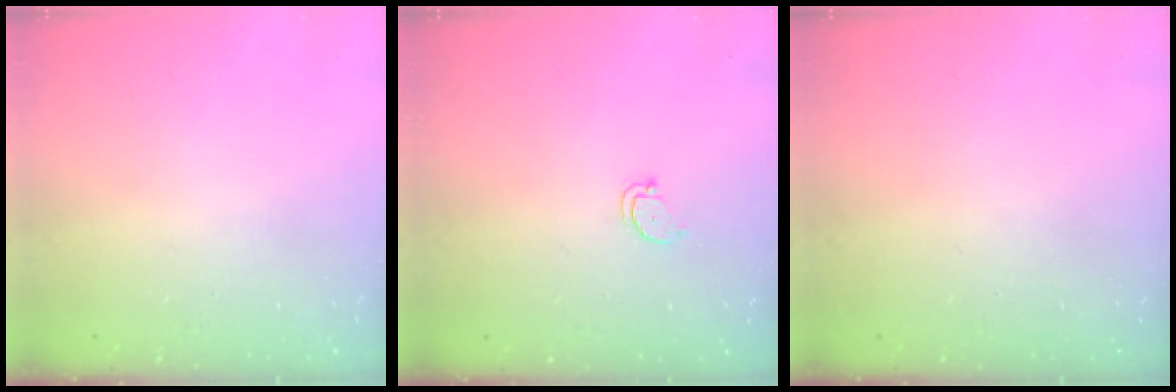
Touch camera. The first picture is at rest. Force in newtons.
{"total": 2.2, "press": 2.2, "slide": 0.2}
{"total": 0.0}